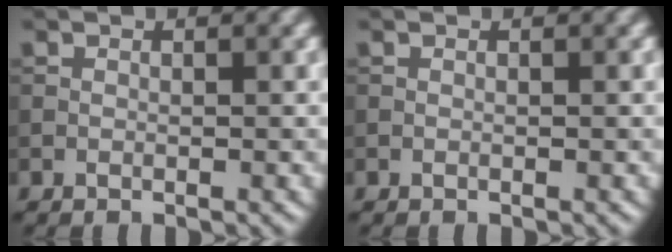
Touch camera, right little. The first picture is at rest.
{"total": 0.0}